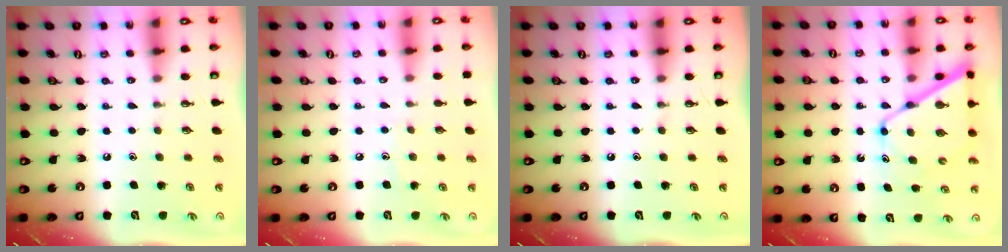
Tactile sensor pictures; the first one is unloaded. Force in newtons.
{"total": 3.9, "press": 3.9, "slide": 0.4}
{"total": 0.0}
{"total": 12.5, "press": 12.4, "slide": 1.0}